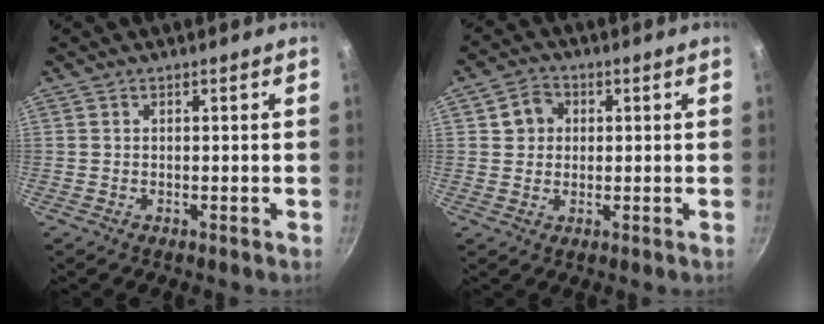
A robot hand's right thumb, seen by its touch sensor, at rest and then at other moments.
{"total": 4.7, "force": [1.0, 4.2, 1.9], "torque": [-0.003, 0.007, 0.008]}